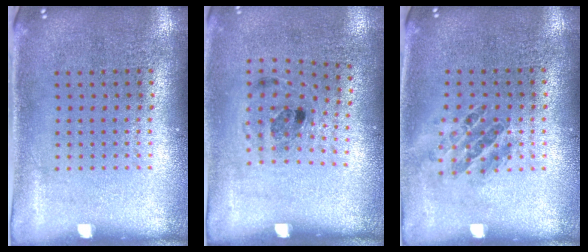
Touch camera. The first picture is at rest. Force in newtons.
{"total": 1.2, "press": 0.8, "slide": 0.9}
{"total": 1.0, "press": 0.8, "slide": 0.5}